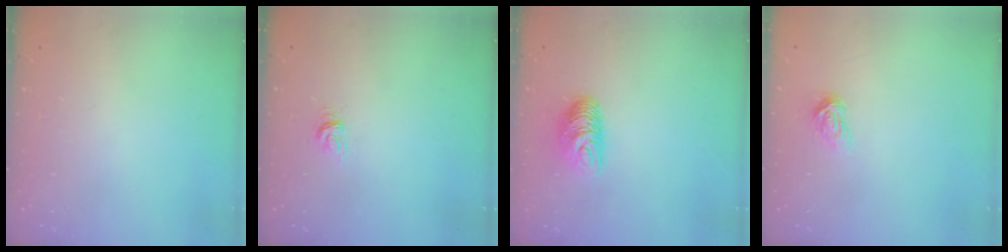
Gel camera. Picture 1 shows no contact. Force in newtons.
{"total": 4.7, "press": 4.7, "slide": 0.3}
{"total": 8.5, "press": 8.5, "slide": 0.3}
{"total": 3.8, "press": 3.8, "slide": 0.4}